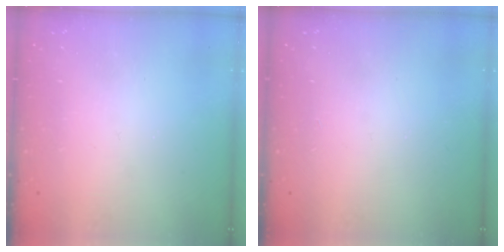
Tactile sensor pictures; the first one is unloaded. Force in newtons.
{"total": 1.7, "press": 1.7, "slide": 0.2}